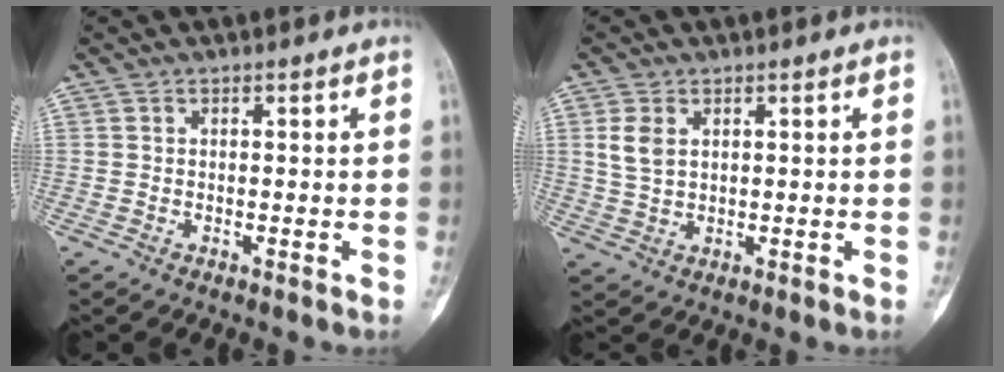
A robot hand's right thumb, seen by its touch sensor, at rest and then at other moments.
{"total": 4.3, "force": [1.3, 2.8, 2.9], "torque": [-0.052, 0.000, 0.032]}